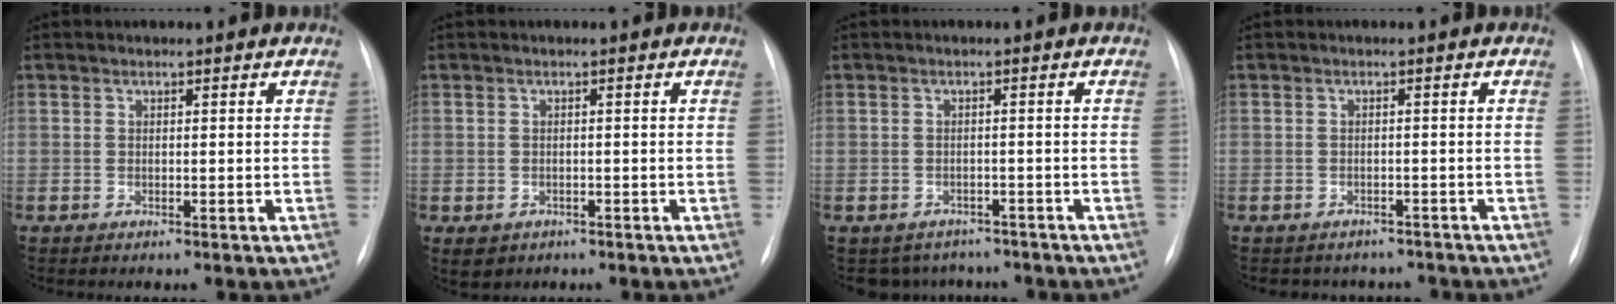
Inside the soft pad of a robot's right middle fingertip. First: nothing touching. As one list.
[{"total": 2.9, "force": [-1.6, 2.4, 0.7], "torque": [-0.006, 0.000, -0.017]}, {"total": 5.3, "force": [-4.5, 2.8, -0.1], "torque": [0.009, 0.014, -0.056]}, {"total": 5.4, "force": [-4.7, 2.5, 0.0], "torque": [0.004, 0.014, -0.051]}]